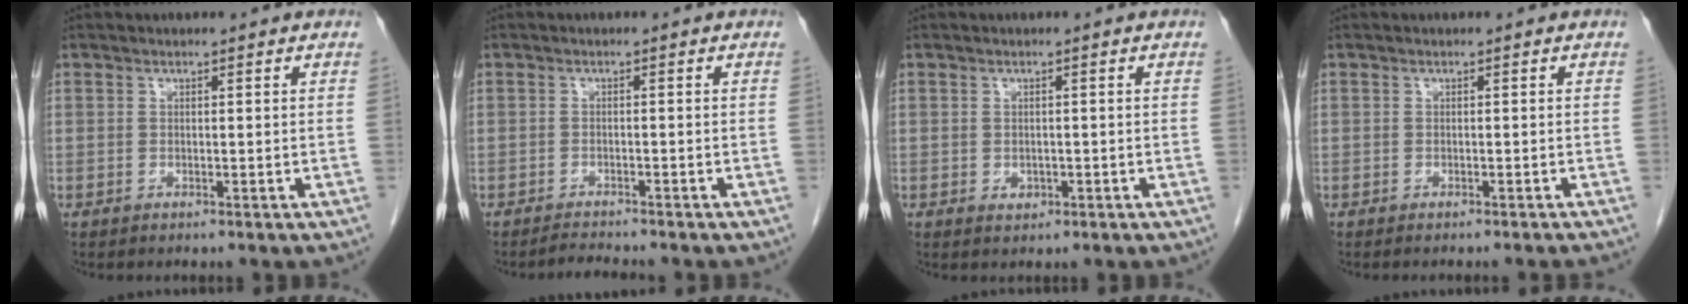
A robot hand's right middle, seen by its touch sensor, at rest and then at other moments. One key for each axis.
{"total": 2.0, "fx": -1.9, "fy": -0.5, "fz": 0.2, "tx": -0.014, "ty": -0.014, "tz": -0.032}
{"total": 1.2, "fx": -0.3, "fy": 1.0, "fz": 0.7, "tx": -0.012, "ty": 0.001, "tz": 0.000}
{"total": 3.4, "fx": -3.1, "fy": -0.3, "fz": 1.3, "tx": -0.017, "ty": -0.003, "tz": -0.036}